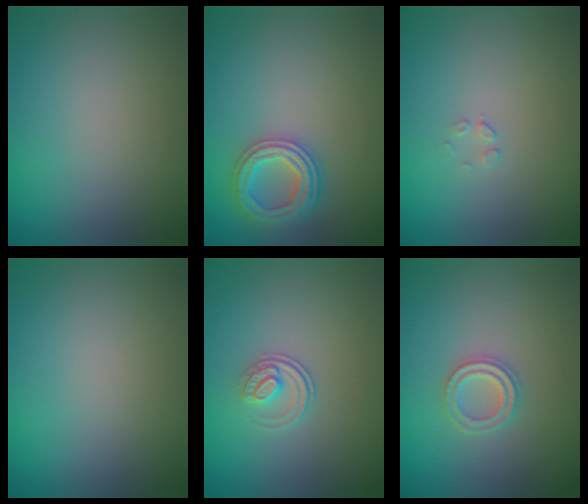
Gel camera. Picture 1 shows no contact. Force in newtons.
{"total": 3.5, "press": 3.4, "slide": 1.1}
{"total": 0.5, "press": 0.2, "slide": 0.5}
{"total": 0.0}
{"total": 2.0, "press": 1.4, "slide": 1.3}
{"total": 2.2, "press": 2.2, "slide": 0.5}